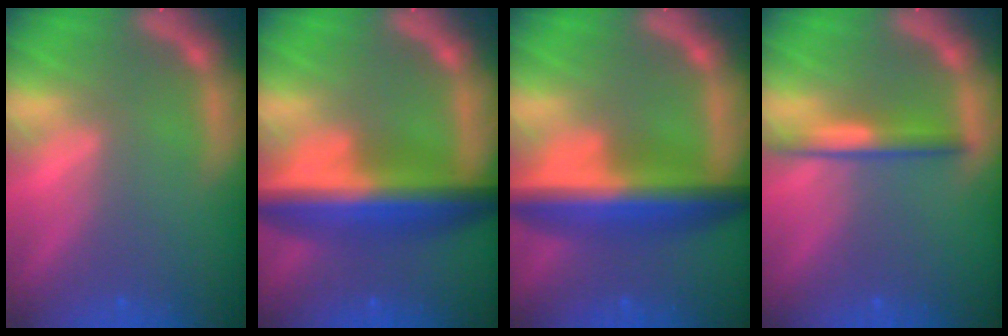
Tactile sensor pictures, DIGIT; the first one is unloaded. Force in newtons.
{"total": 9.5}
{"total": 9.0}
{"total": 3.0}